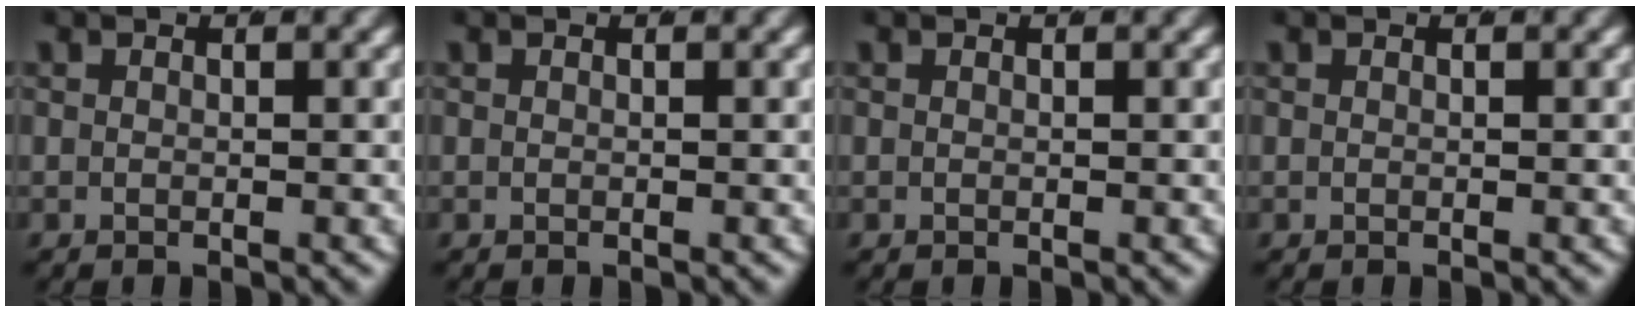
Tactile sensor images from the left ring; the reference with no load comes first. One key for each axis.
{"total": 0.0}
{"total": 0.0}
{"total": 0.0}